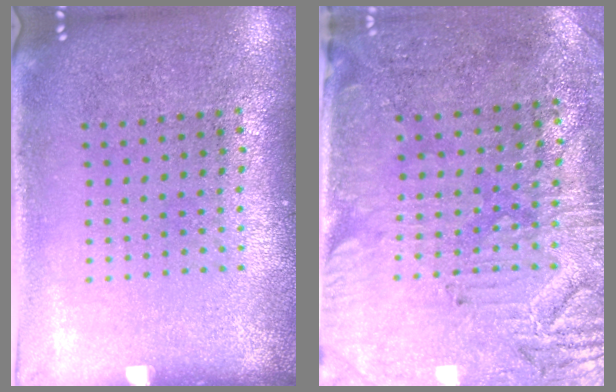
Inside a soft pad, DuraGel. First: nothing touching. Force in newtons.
{"total": 3.1, "press": 2.7, "slide": 1.4}